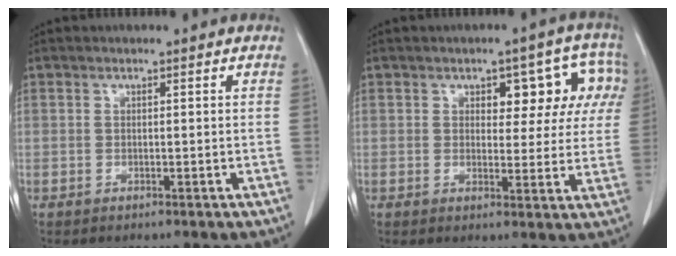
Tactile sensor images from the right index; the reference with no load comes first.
{"total": 8.2, "force": [3.0, 4.5, 6.1], "torque": [-0.049, 0.031, 0.033]}